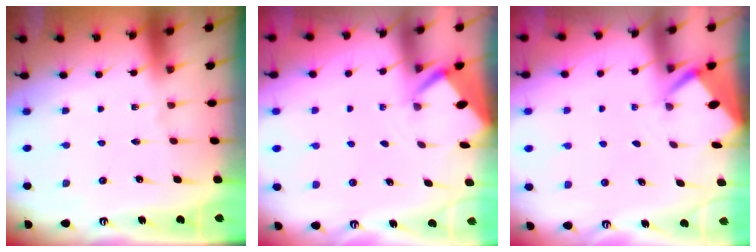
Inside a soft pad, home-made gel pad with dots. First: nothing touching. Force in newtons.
{"total": 2.6, "press": 2.6, "slide": 0.0}
{"total": 2.6, "press": 2.6, "slide": 0.0}